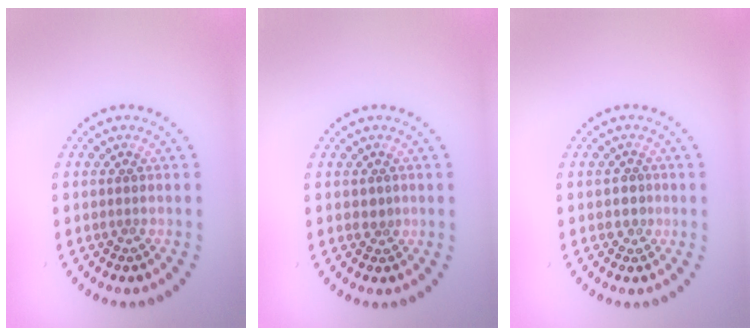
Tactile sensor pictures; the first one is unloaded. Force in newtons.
{"total": 1.0, "press": 0.8, "slide": 0.5}
{"total": 1.2, "press": 1.1, "slide": 0.5}